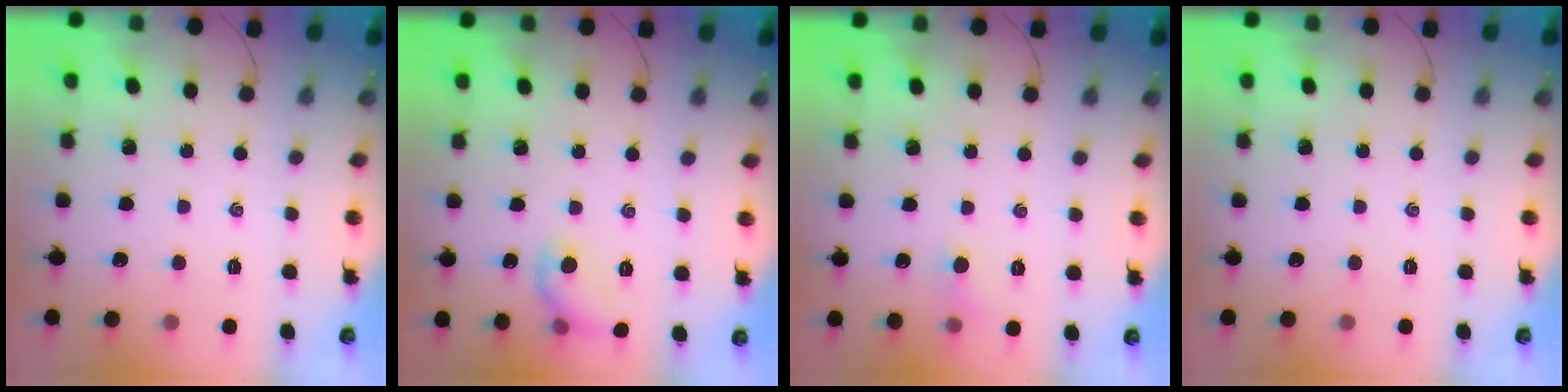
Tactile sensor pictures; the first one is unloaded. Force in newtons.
{"total": 8.0, "press": 7.9, "slide": 1.1}
{"total": 3.1, "press": 2.9, "slide": 1.1}
{"total": 0.0}